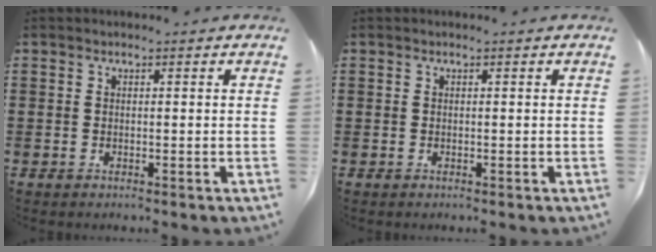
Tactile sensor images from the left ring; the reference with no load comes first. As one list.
[{"total": 0.0}]